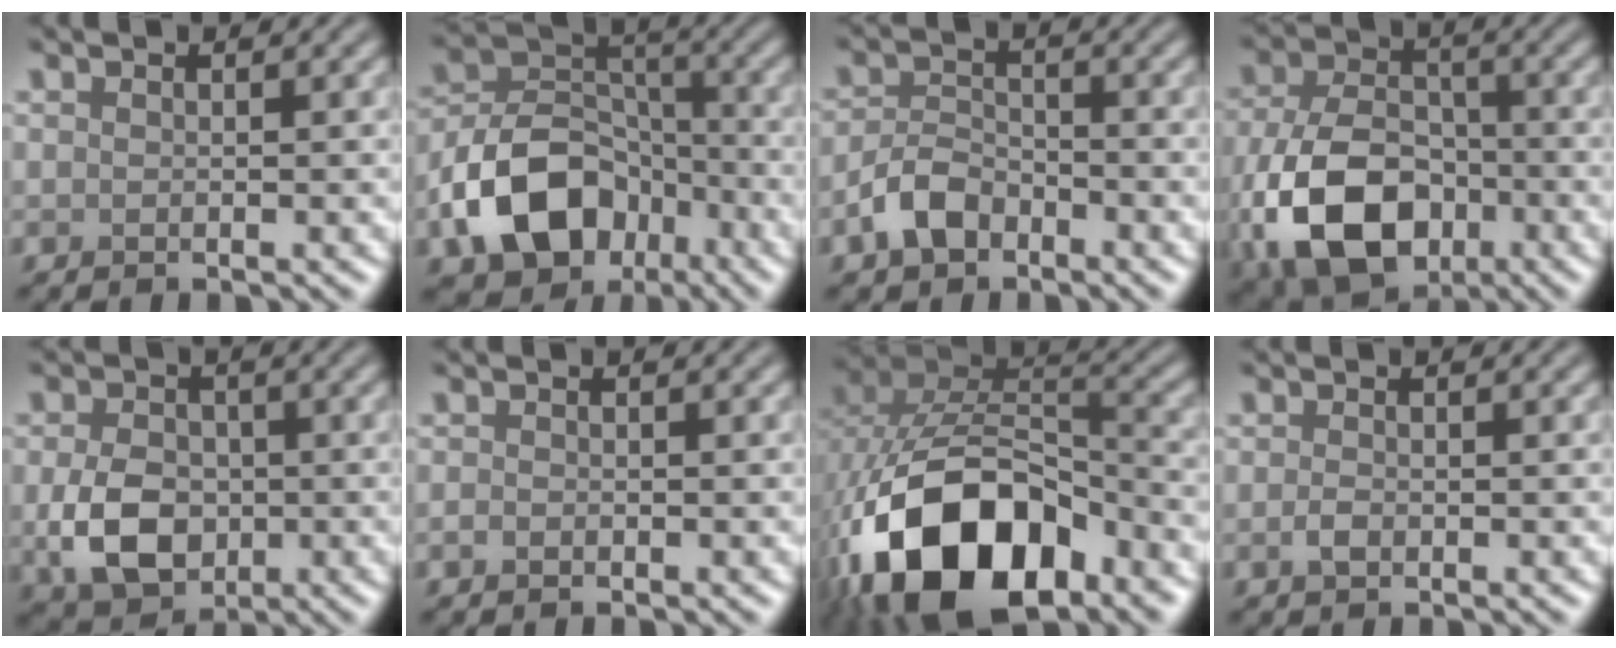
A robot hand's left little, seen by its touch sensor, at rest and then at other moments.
{"total": 10.0, "force": [-4.5, 7.0, 5.5], "torque": [-0.098, 0.000, -0.090]}
{"total": 3.3, "force": [-2.1, 1.9, 1.7], "torque": [-0.033, 0.007, -0.048]}
{"total": 11.7, "force": [-4.2, 7.7, 7.8], "torque": [-0.172, -0.022, -0.079]}
{"total": 6.2, "force": [-1.1, 4.6, 4.1], "torque": [-0.086, -0.009, -0.024]}
{"total": 0.6, "force": [-0.3, 0.4, 0.4], "torque": [-0.006, -0.003, -0.007]}
{"total": 15.6, "force": [-7.2, 8.9, 10.6], "torque": [-0.194, -0.014, -0.126]}
{"total": 1.1, "force": [-0.3, 0.6, 0.8], "torque": [-0.019, -0.002, -0.008]}